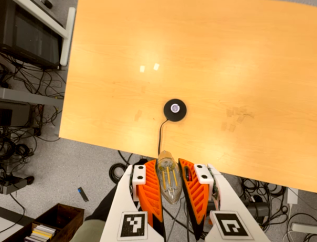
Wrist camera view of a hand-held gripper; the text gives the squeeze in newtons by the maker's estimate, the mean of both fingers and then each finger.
{"total": 20.7, "left": 22.5, "right": 18.8}